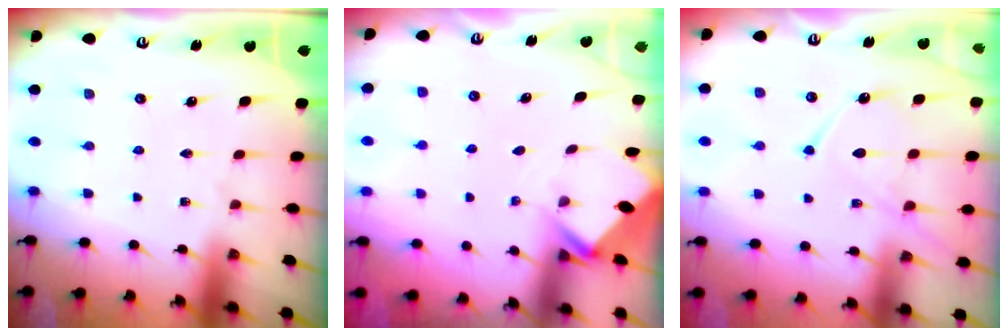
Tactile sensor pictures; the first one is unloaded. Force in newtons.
{"total": 2.5, "press": 2.5, "slide": 0.2}
{"total": 11.4, "press": 11.3, "slide": 1.2}